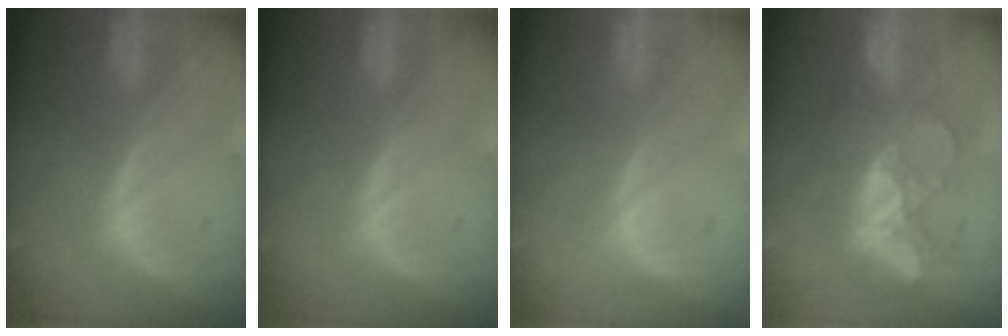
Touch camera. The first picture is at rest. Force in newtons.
{"total": 0.0}
{"total": 0.0}
{"total": 8.3, "press": 7.7, "slide": 3.1}